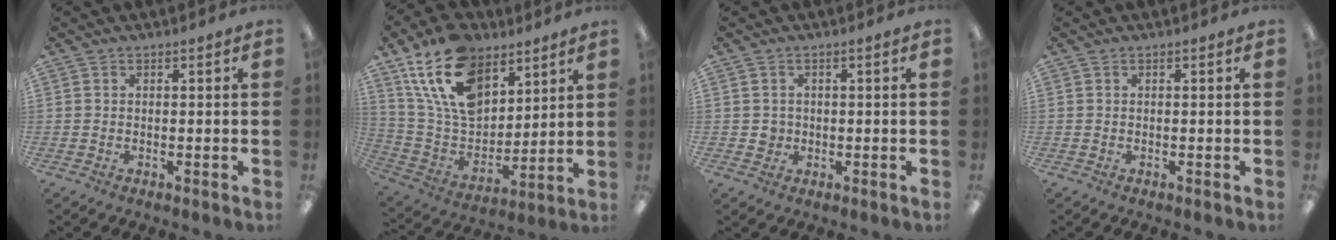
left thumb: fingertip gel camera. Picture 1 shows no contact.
{"total": 19.1, "force": [11.4, 11.5, 10.2], "torque": [-0.208, -0.045, 0.212]}
{"total": 2.1, "force": [-0.1, 2.0, 0.6], "torque": [-0.014, 0.004, -0.004]}
{"total": 0.0}